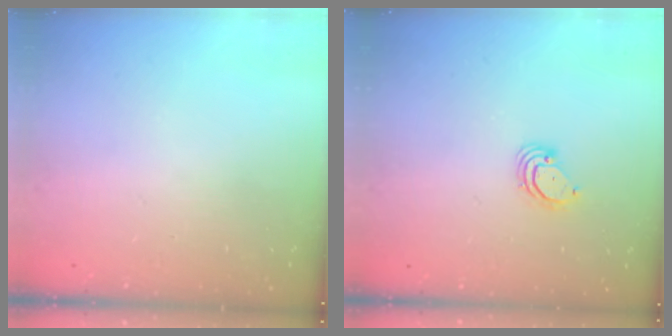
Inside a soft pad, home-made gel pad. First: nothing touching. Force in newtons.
{"total": 3.7, "press": 3.7, "slide": 0.3}